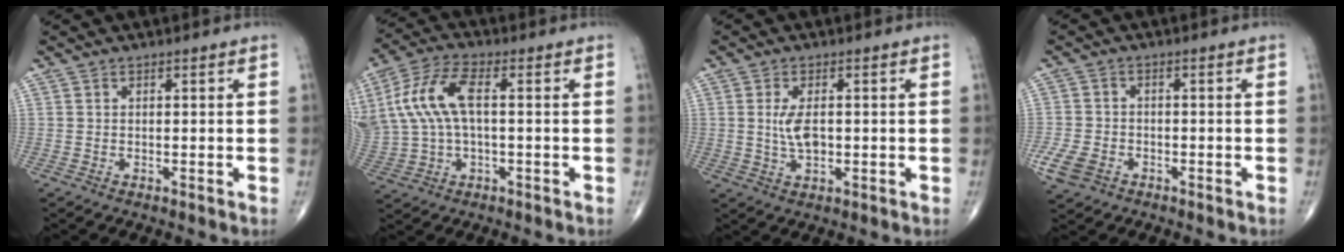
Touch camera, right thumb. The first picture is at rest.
{"total": 13.4, "force": [2.1, 6.6, 11.5], "torque": [-0.262, 0.026, 0.046]}
{"total": 4.8, "force": [0.3, 2.3, 4.1], "torque": [-0.081, -0.007, 0.008]}
{"total": 5.5, "force": [-2.8, 3.9, 2.7], "torque": [-0.060, 0.010, -0.048]}